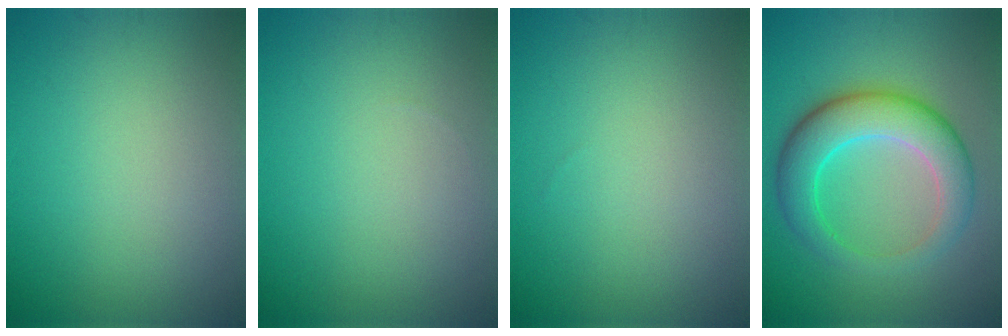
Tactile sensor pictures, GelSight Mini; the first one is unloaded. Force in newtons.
{"total": 0.0}
{"total": 0.0}
{"total": 7.1, "press": 7.1, "slide": 0.2}